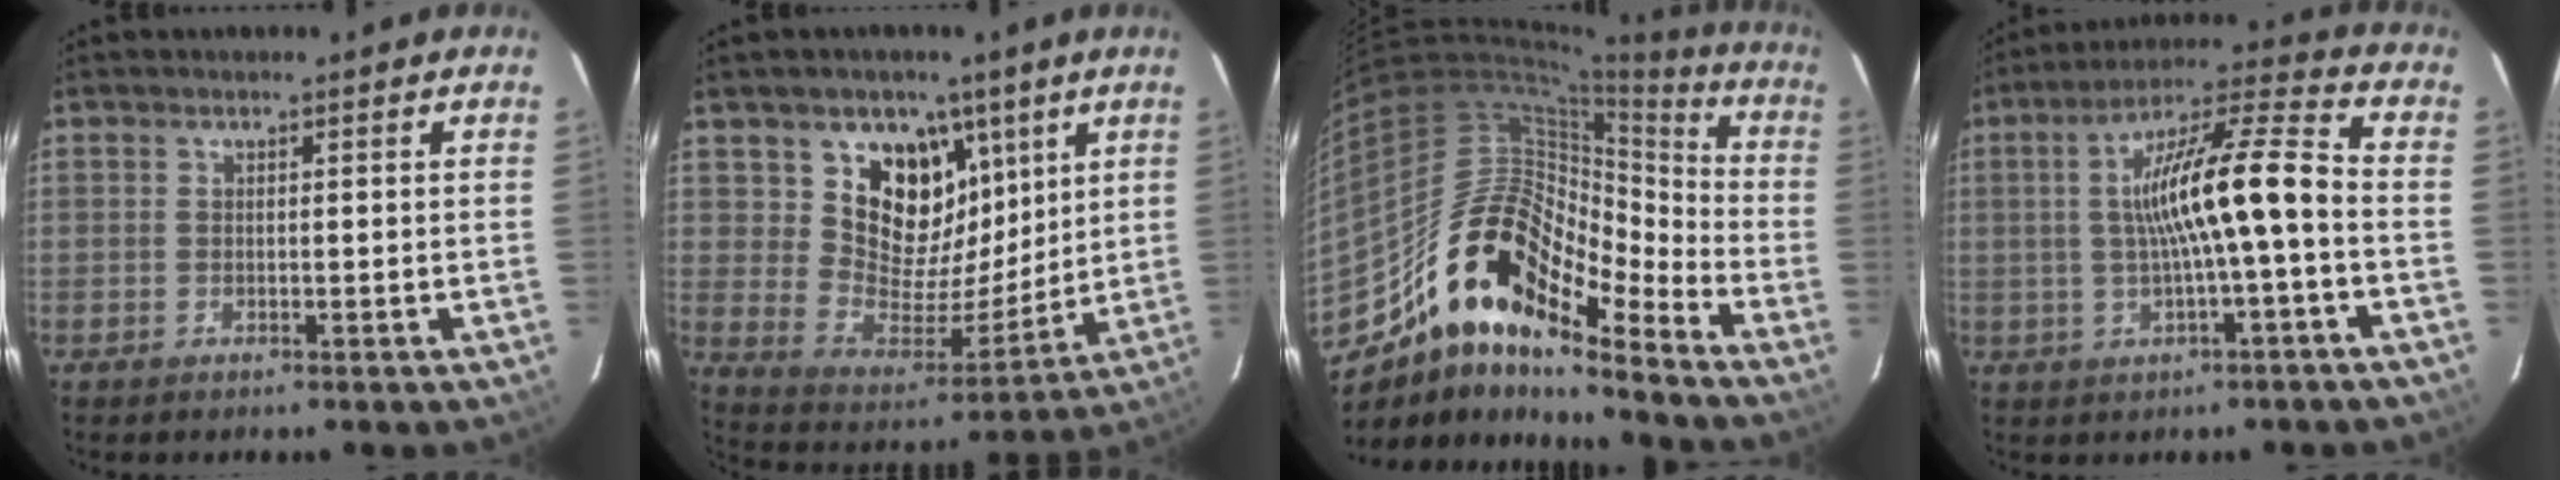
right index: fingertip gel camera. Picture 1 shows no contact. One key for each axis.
{"total": 15.4, "fx": 7.9, "fy": 11.4, "fz": 6.7, "tx": -0.128, "ty": -0.011, "tz": 0.147}
{"total": 19.8, "fx": -14.1, "fy": 6.9, "fz": 12.1, "tx": -0.191, "ty": 0.001, "tz": -0.269}
{"total": 13.8, "fx": -1.1, "fy": 1.4, "fz": 13.6, "tx": -0.236, "ty": 0.026, "tz": -0.015}